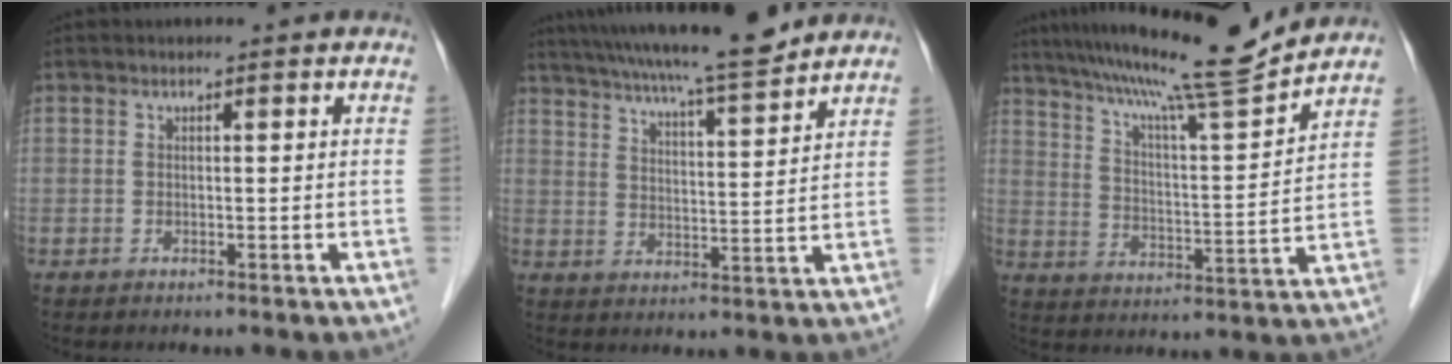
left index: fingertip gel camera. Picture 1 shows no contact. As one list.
[{"total": 15.7, "force": [13.9, 0.4, 7.3], "torque": [-0.123, 0.006, 0.210]}, {"total": 16.0, "force": [14.1, -1.3, 7.3], "torque": [-0.128, -0.015, 0.217]}]